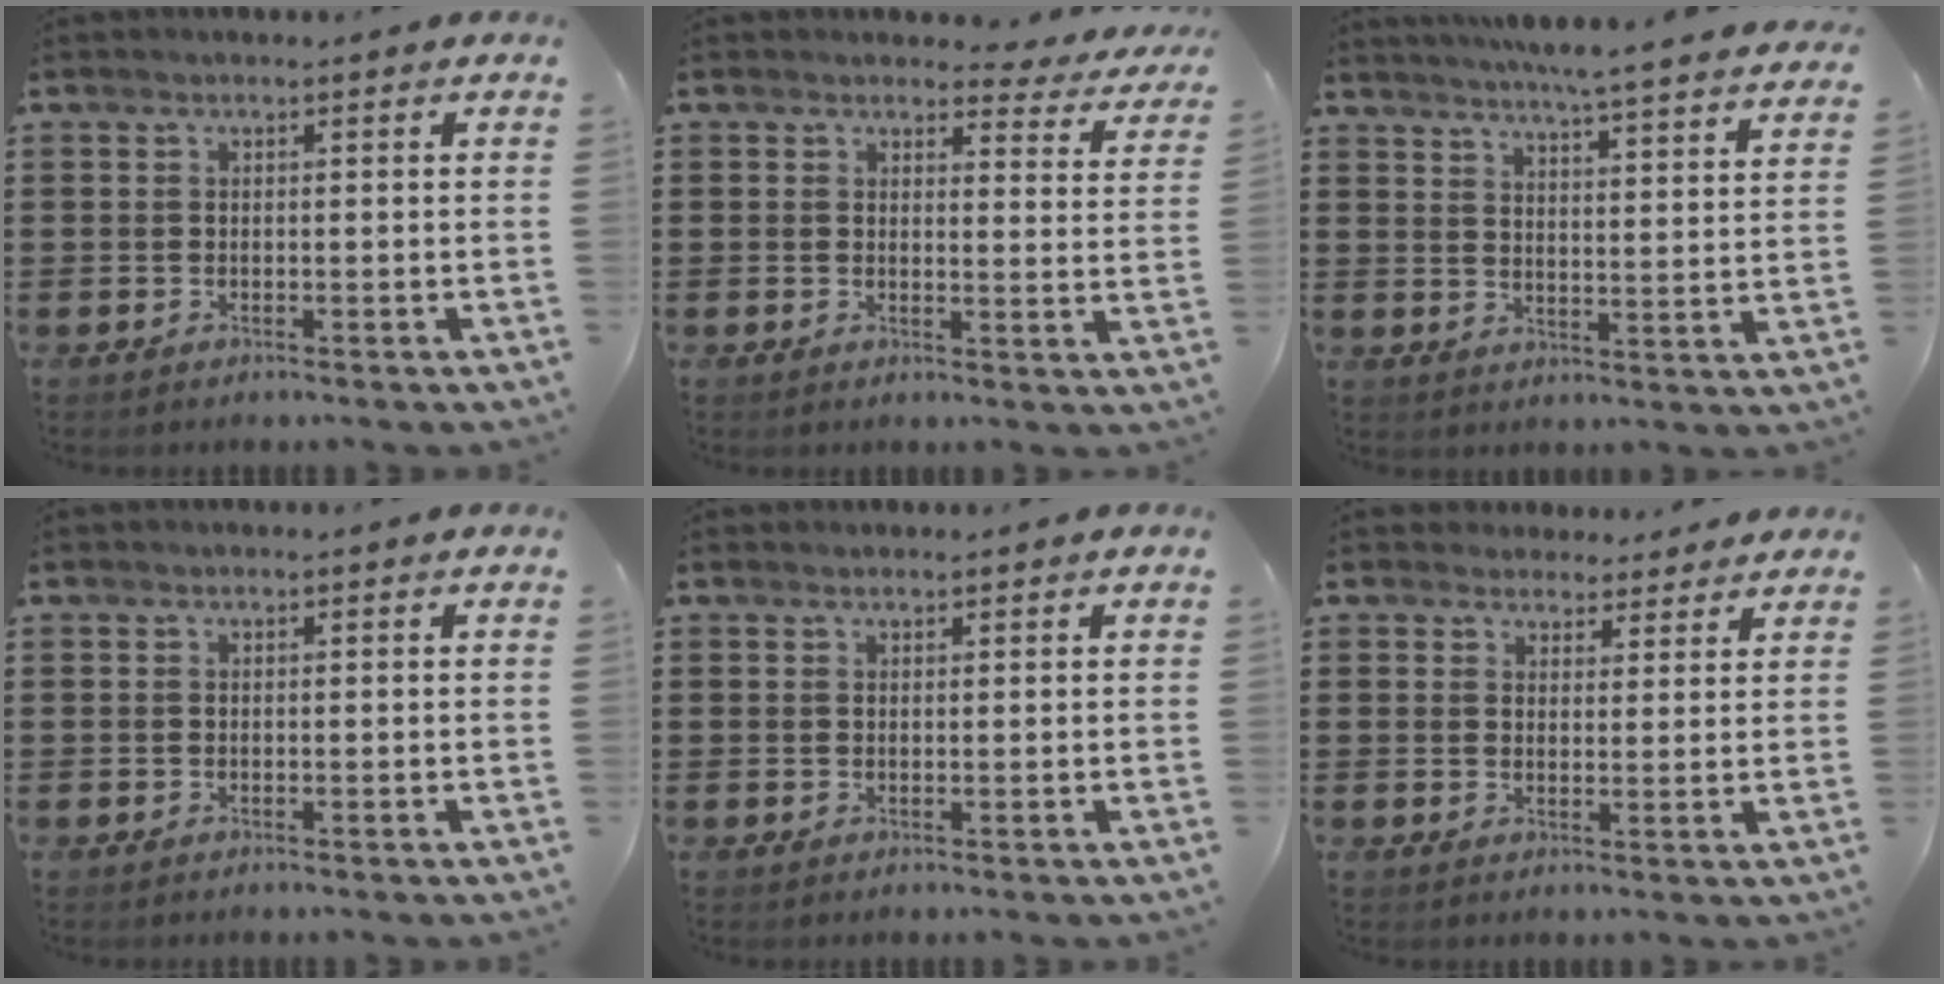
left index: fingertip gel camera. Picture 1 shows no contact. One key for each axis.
{"total": 3.2, "fx": 2.9, "fy": 1.1, "fz": 0.8, "tx": -0.021, "ty": -0.015, "tz": 0.049}
{"total": 5.0, "fx": 4.7, "fy": -0.9, "fz": 1.3, "tx": -0.047, "ty": -0.037, "tz": 0.077}
{"total": 0.0}
{"total": 0.7, "fx": 0.7, "fy": 0.2, "fz": 0.0, "tx": -0.002, "ty": 0.001, "tz": 0.015}
{"total": 3.7, "fx": 3.3, "fy": 1.6, "fz": 0.2, "tx": -0.017, "ty": 0.000, "tz": 0.065}